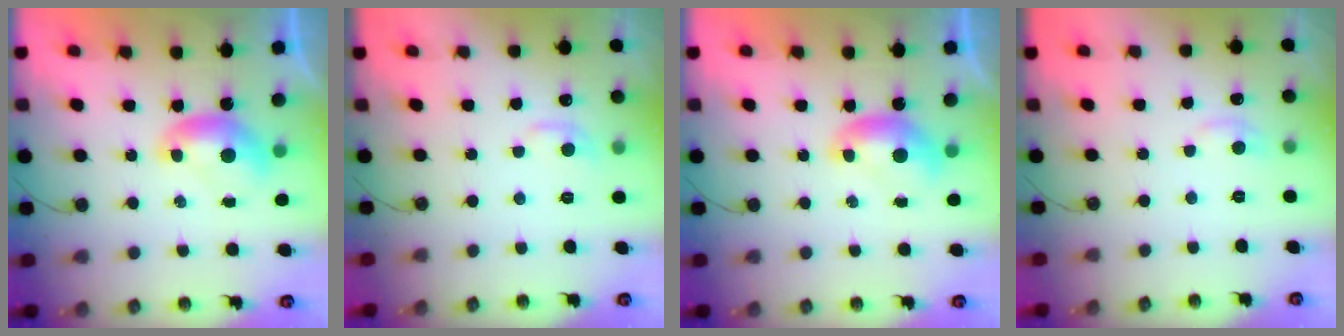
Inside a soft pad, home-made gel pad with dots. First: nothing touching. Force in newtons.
{"total": 0.8, "press": 0.2, "slide": 0.8}
{"total": 0.0}
{"total": 1.0, "press": 0.2, "slide": 1.0}